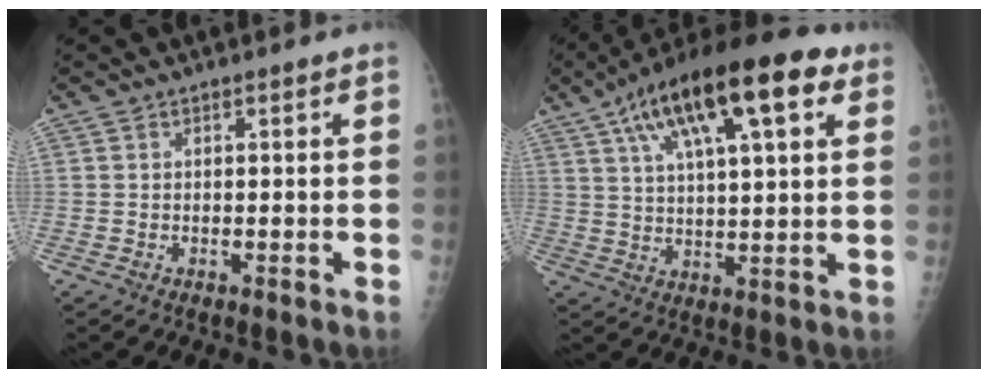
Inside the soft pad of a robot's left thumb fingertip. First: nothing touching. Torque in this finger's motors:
{"motor_torque": [0.66, 0.77, 1.69, -1.08, 0.28]}